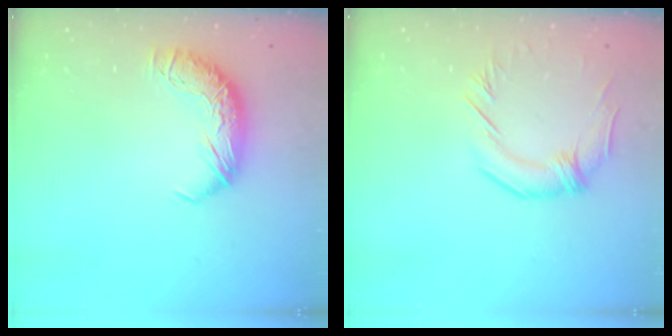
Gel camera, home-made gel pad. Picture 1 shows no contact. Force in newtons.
{"total": 0.8, "press": 0.6, "slide": 0.5}